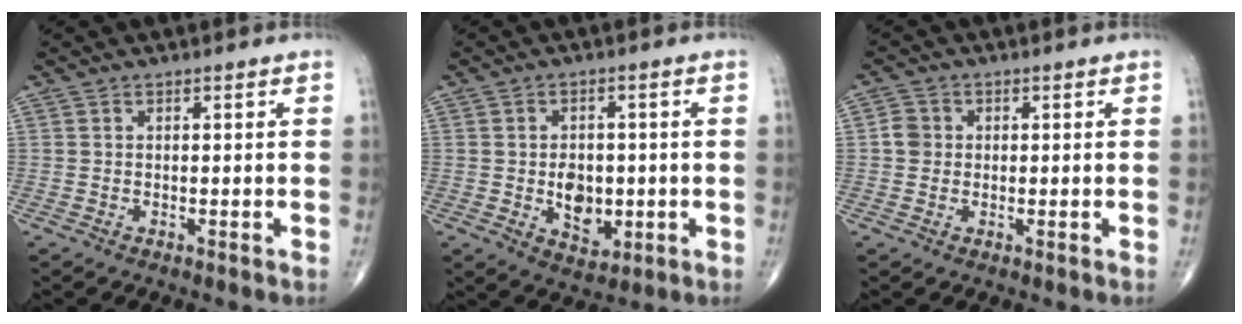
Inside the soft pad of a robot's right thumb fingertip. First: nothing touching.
{"total": 7.4, "force": [-0.8, 5.2, 5.2], "torque": [-0.052, -0.003, -0.003]}
{"total": 3.1, "force": [0.1, 2.8, 1.2], "torque": [-0.008, 0.007, -0.003]}